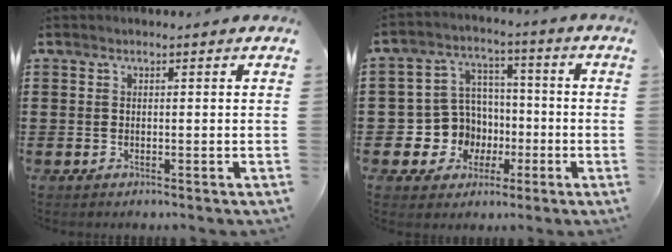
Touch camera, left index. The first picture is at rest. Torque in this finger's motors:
{"motor_torque": [0.40, 0.21, 0.27, 0.03]}